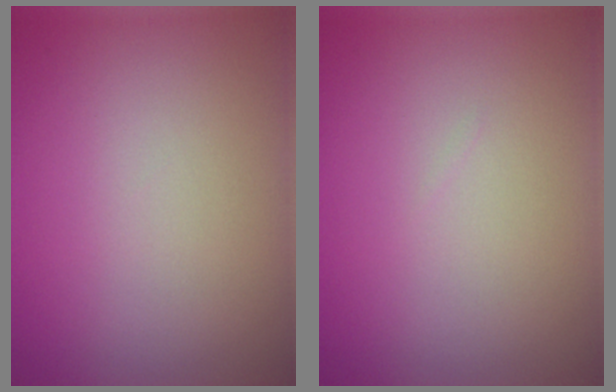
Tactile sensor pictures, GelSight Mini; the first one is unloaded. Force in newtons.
{"total": 0.0}